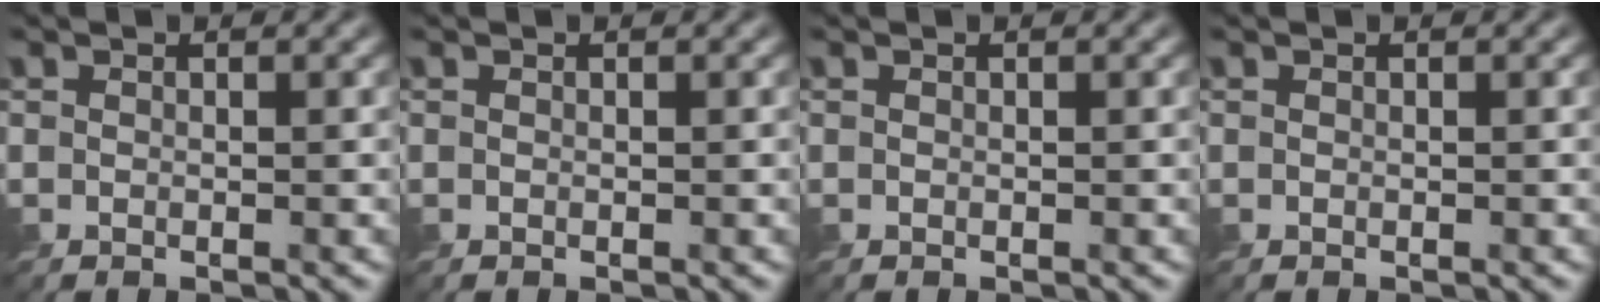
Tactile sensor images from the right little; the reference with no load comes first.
{"total": 0.0}
{"total": 0.0}
{"total": 0.0}